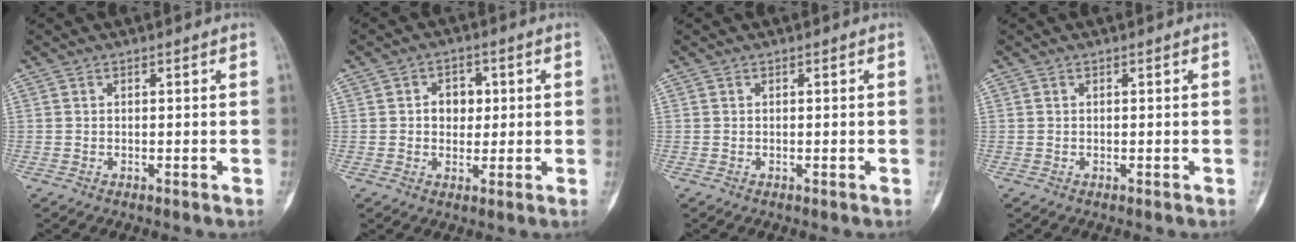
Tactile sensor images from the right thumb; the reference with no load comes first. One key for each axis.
{"total": 4.8, "fx": 0.8, "fy": 3.9, "fz": 2.5, "tx": -0.004, "ty": 0.004, "tz": 0.010}
{"total": 0.0}
{"total": 0.0}